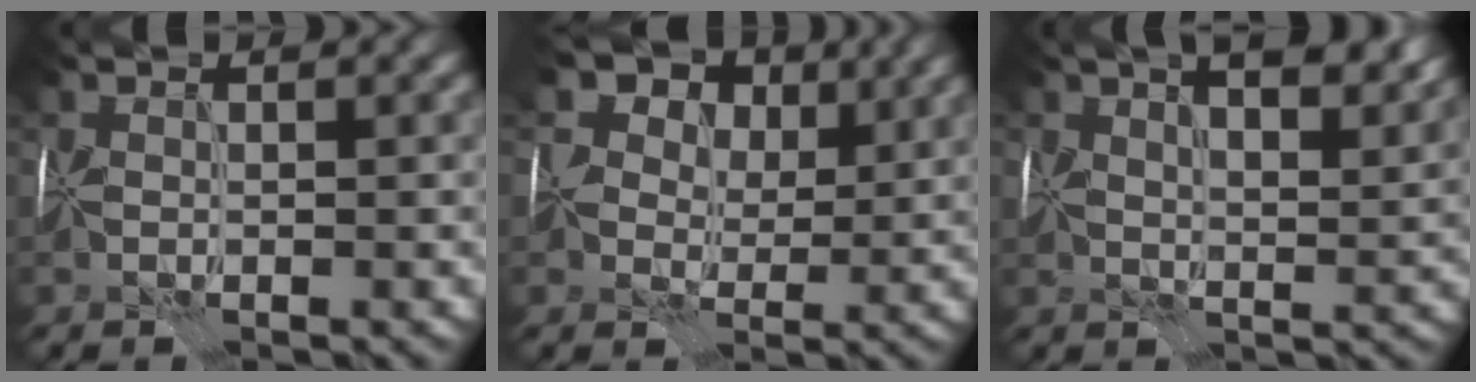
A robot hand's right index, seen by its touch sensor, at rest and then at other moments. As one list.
[{"total": 7.7, "force": [3.9, 5.4, 3.8], "torque": [-0.061, 0.008, 0.056]}, {"total": 9.3, "force": [5.0, 4.3, 6.6], "torque": [-0.083, 0.019, 0.056]}]